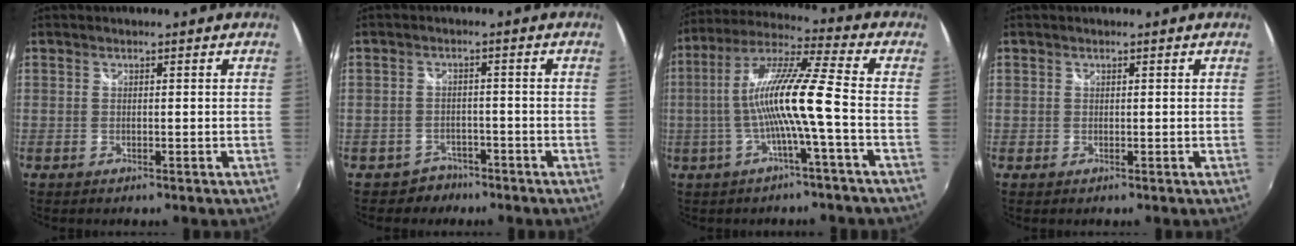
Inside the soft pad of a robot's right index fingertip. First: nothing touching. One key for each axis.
{"total": 4.0, "fx": -2.7, "fy": 2.9, "fz": 0.0, "tx": -0.009, "ty": 0.011, "tz": -0.042}
{"total": 12.6, "fx": -2.6, "fy": -0.8, "fz": 12.3, "tx": -0.229, "ty": 0.007, "tz": -0.045}
{"total": 0.6, "fx": 0.0, "fy": 0.6, "fz": 0.0, "tx": 0.002, "ty": 0.003, "tz": -0.001}